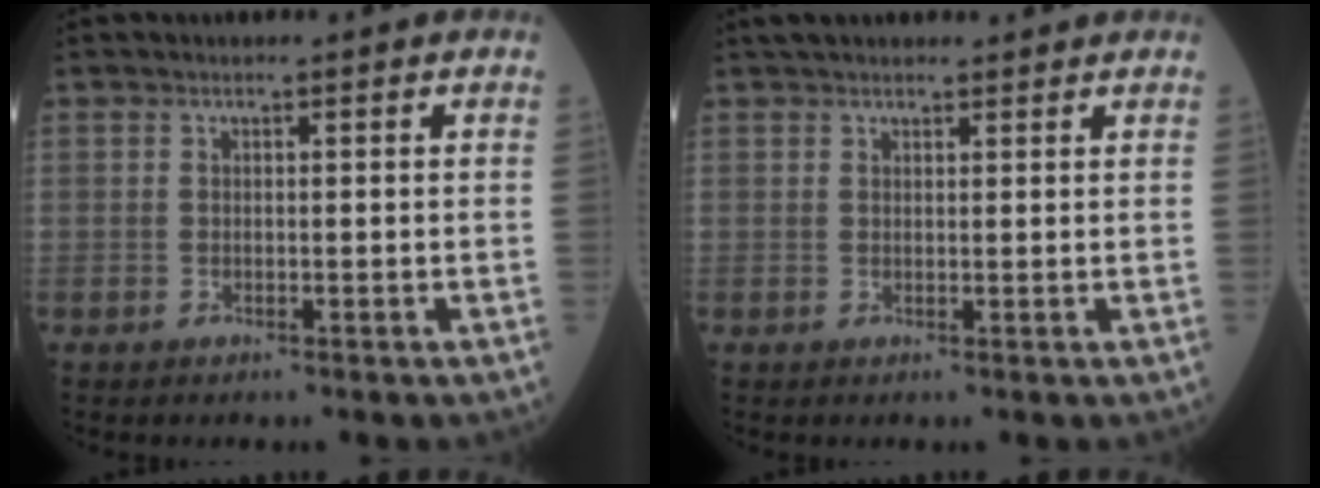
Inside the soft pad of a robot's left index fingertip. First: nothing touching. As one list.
[{"total": 6.7, "force": [6.0, 1.7, 2.3], "torque": [-0.028, 0.035, 0.087]}]